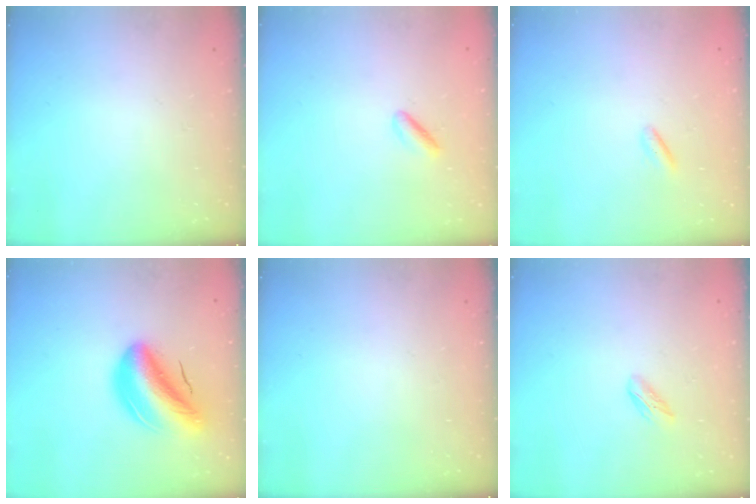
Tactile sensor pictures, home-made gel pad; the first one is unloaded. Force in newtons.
{"total": 1.5, "press": 1.2, "slide": 0.9}
{"total": 1.4, "press": 1.1, "slide": 0.8}
{"total": 11.7, "press": 11.2, "slide": 3.6}
{"total": 0.0}
{"total": 2.7, "press": 2.6, "slide": 0.8}